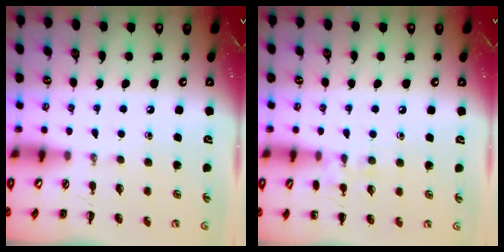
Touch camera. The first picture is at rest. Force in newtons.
{"total": 6.7, "press": 6.4, "slide": 2.1}